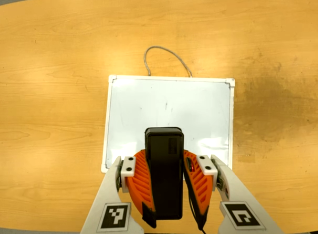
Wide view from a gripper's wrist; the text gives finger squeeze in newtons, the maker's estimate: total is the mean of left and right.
{"total": 9.3, "left": 7.5, "right": 11.1}